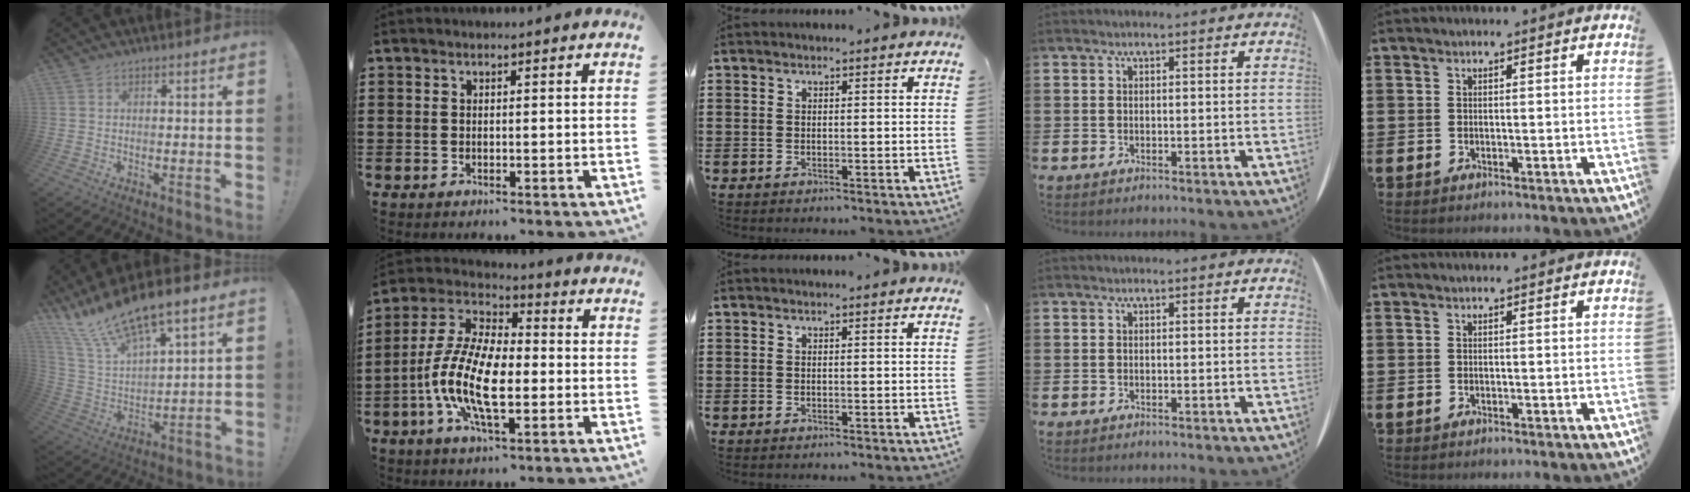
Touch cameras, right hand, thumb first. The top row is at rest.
{"thumb": {"total": 15.6, "force": [12.4, 4.3, 8.4], "torque": [-0.173, -0.089, 0.225]}, "index": {"total": 12.9, "force": [-3.5, 5.7, 11.1], "torque": [-0.262, -0.008, -0.072]}}